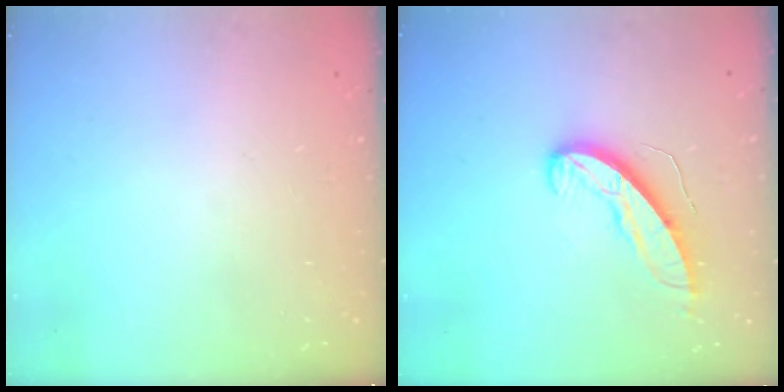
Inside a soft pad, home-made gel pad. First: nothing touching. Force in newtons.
{"total": 9.5, "press": 9.5, "slide": 0.3}